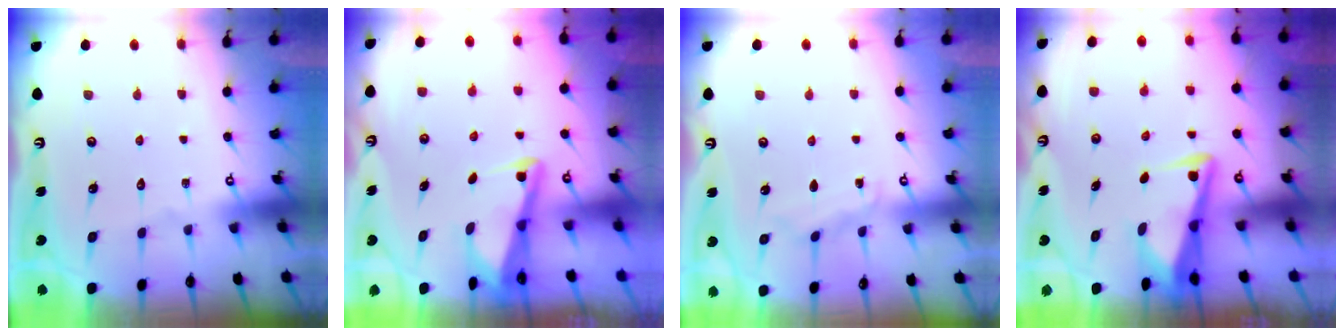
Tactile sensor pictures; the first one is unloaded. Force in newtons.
{"total": 3.0, "press": 3.0, "slide": 0.3}
{"total": 4.8, "press": 4.8, "slide": 0.2}
{"total": 5.0, "press": 4.7, "slide": 1.6}